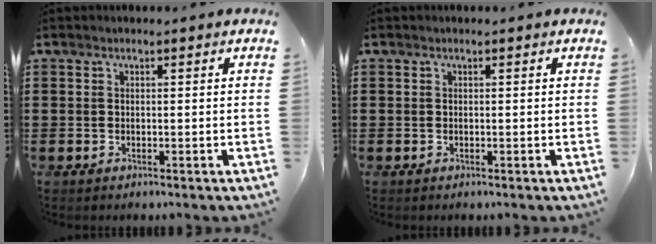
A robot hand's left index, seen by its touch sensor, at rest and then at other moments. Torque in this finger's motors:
{"motor_torque": [0.00, 0.00, 0.00, 0.00]}